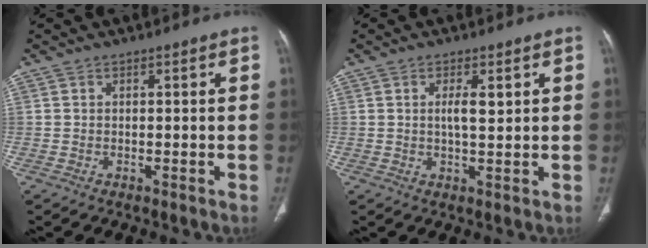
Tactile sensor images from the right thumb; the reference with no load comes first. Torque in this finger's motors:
{"motor_torque": [0.00, 0.01, 0.49, 0.11, 0.03]}